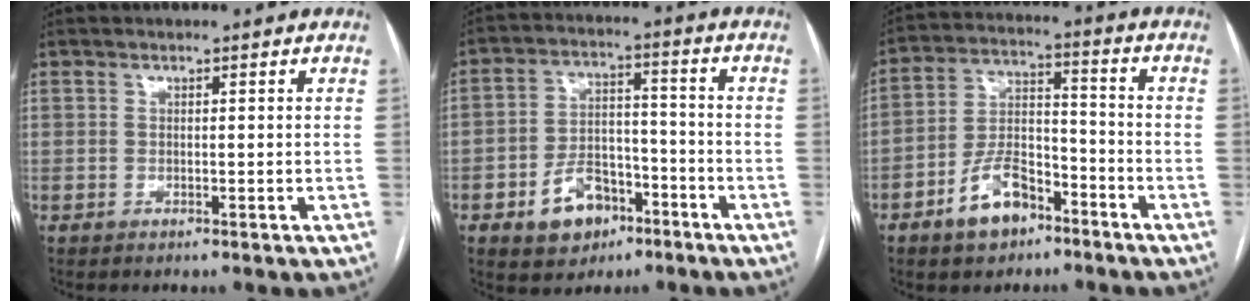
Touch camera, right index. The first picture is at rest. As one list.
[{"total": 9.2, "force": [-4.8, 6.0, 5.0], "torque": [-0.093, 0.016, -0.072]}, {"total": 9.6, "force": [-5.7, 4.9, 6.0], "torque": [-0.126, 0.015, -0.100]}]